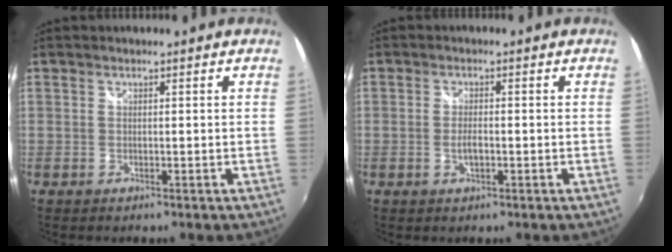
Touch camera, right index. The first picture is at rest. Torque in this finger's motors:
{"motor_torque": [-0.09, -0.04, 0.05, 0.01]}